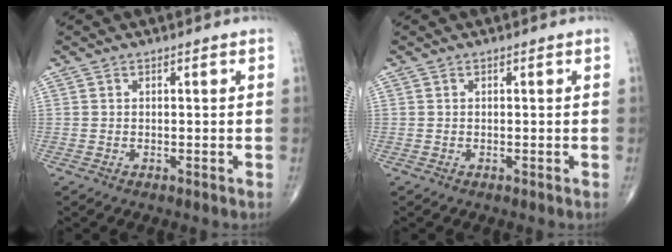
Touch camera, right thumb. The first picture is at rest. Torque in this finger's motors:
{"motor_torque": [-0.05, 0.06, -0.06, 0.05, 0.02]}